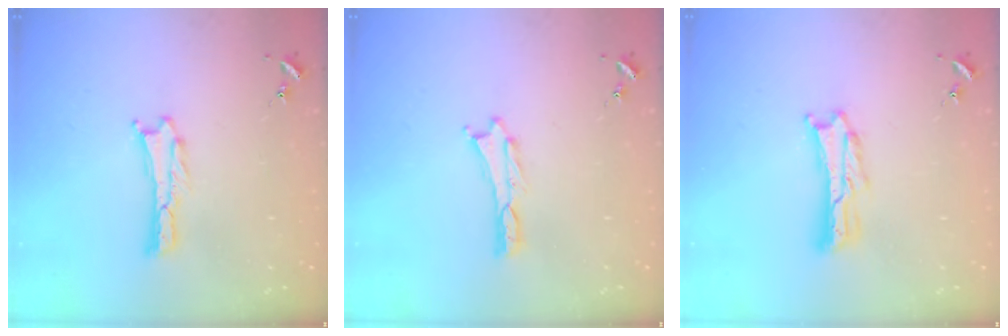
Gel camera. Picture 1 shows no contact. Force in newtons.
{"total": 0.0}
{"total": 2.4, "press": 2.4, "slide": 0.3}